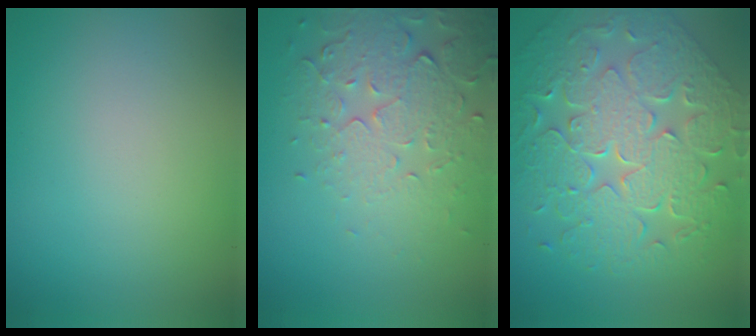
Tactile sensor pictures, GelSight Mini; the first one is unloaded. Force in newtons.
{"total": 5.2, "press": 3.8, "slide": 3.5}
{"total": 9.3, "press": 6.8, "slide": 6.2}